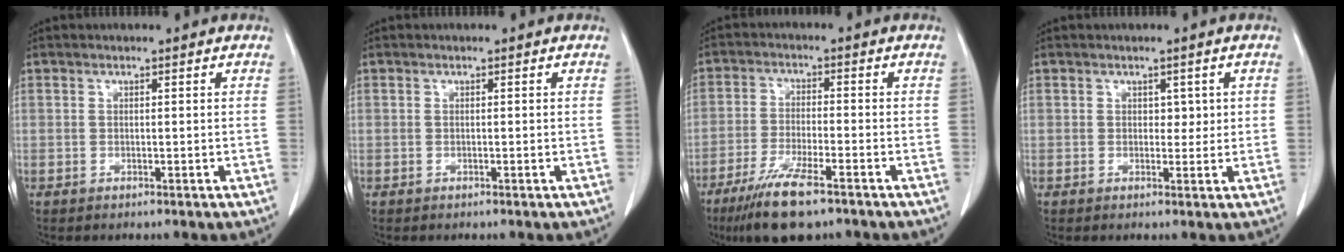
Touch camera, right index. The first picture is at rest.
{"total": 0.0}
{"total": 9.5, "force": [-6.5, 1.5, 6.8], "torque": [-0.127, -0.022, -0.112]}
{"total": 1.9, "force": [0.5, 1.3, 1.2], "torque": [-0.008, -0.001, 0.006]}